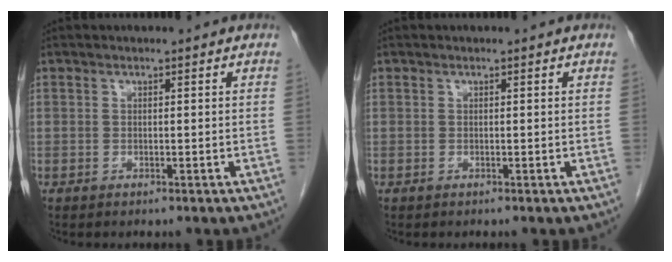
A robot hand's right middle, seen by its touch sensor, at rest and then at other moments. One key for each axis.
{"total": 0.0}